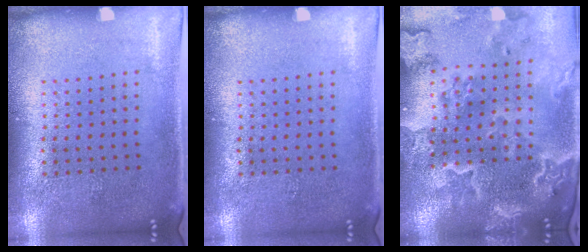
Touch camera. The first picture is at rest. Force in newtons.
{"total": 0.0}
{"total": 4.1, "press": 3.5, "slide": 2.3}